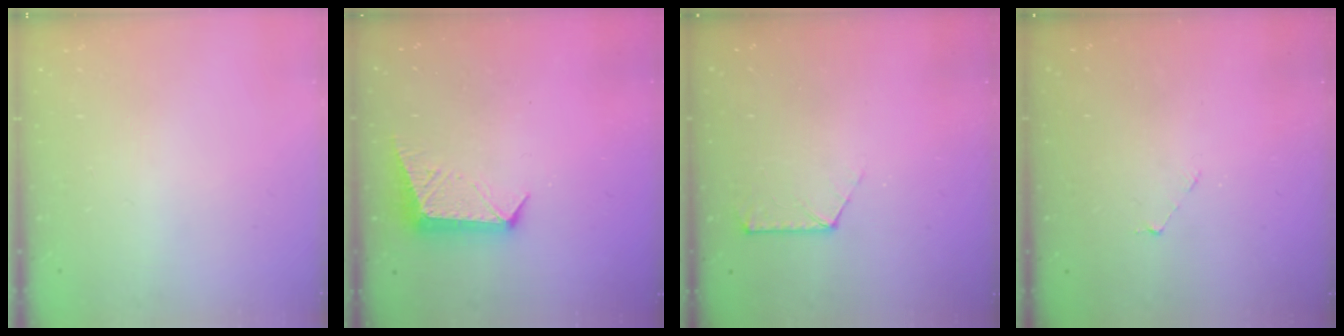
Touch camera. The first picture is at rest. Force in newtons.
{"total": 9.6, "press": 9.6, "slide": 0.1}
{"total": 5.7, "press": 5.7, "slide": 0.6}
{"total": 2.1, "press": 2.1, "slide": 0.2}